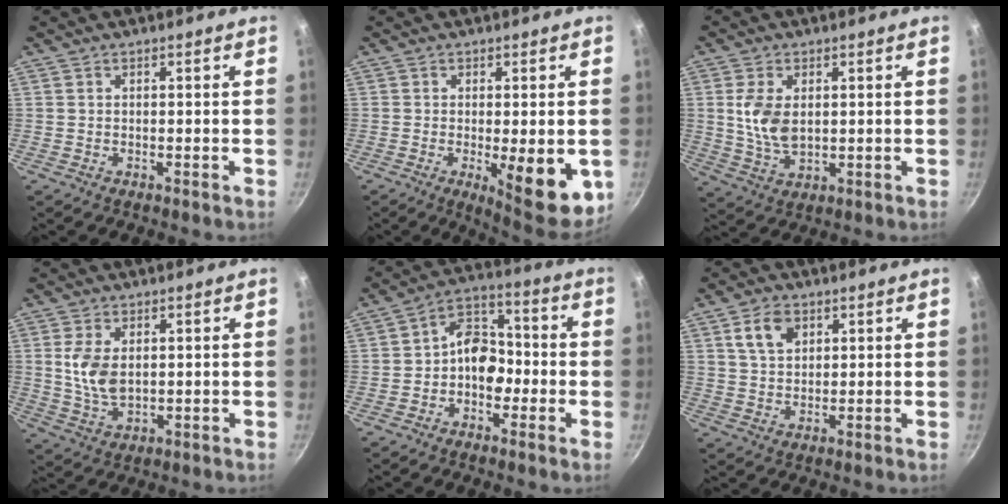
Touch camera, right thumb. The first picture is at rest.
{"total": 11.6, "force": [-2.3, 3.7, 10.7], "torque": [-0.121, -0.010, -0.020]}
{"total": 7.7, "force": [1.2, 4.5, 6.1], "torque": [-0.119, -0.011, 0.027]}
{"total": 7.1, "force": [1.2, 4.2, 5.7], "torque": [-0.111, -0.011, 0.027]}
{"total": 9.1, "force": [-1.8, 6.7, 5.9], "torque": [-0.045, 0.041, -0.046]}
{"total": 6.1, "force": [2.6, 4.0, 3.7], "torque": [-0.056, -0.003, 0.048]}